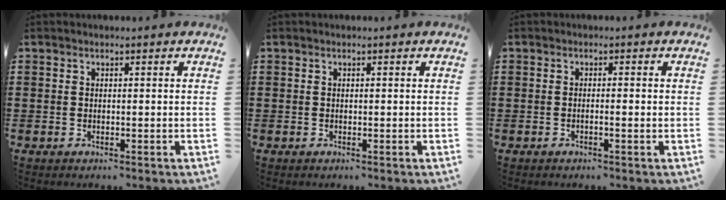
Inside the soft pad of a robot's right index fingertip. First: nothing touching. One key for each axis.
{"total": 0.0}
{"total": 1.2, "fx": -0.5, "fy": -0.1, "fz": 1.1, "tx": -0.019, "ty": -0.004, "tz": -0.009}